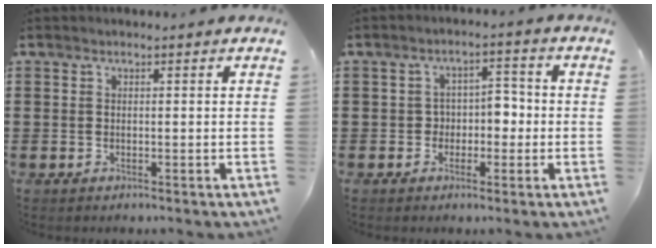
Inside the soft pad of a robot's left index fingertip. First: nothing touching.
{"total": 3.8, "force": [-1.0, 2.9, 2.2], "torque": [-0.044, 0.005, -0.028]}